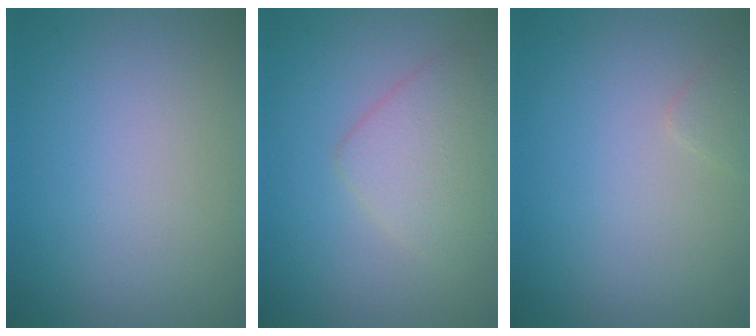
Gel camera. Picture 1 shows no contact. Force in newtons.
{"total": 3.4, "press": 3.4, "slide": 0.1}
{"total": 0.8, "press": 0.7, "slide": 0.1}